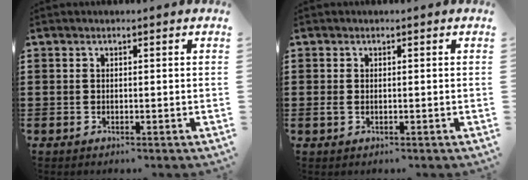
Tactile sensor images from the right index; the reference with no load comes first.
{"total": 0.9, "force": [-0.1, 0.6, 0.6], "torque": [-0.022, 0.001, -0.006]}